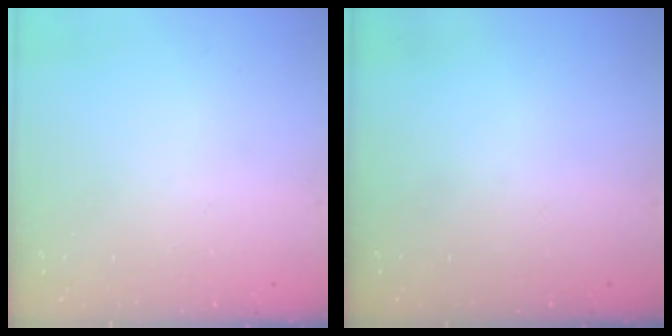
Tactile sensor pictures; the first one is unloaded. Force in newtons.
{"total": 0.0}